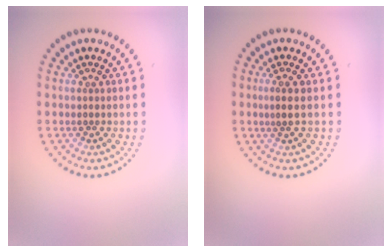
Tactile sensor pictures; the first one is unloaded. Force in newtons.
{"total": 1.2, "press": 1.0, "slide": 0.6}